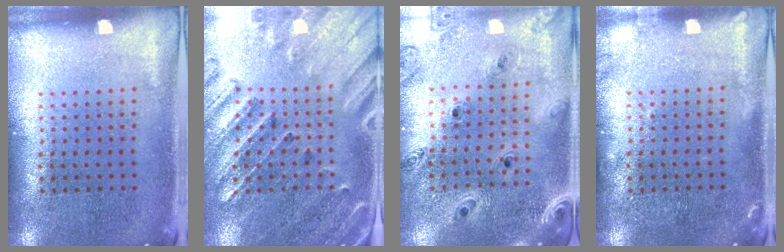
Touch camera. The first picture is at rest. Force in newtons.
{"total": 2.9, "press": 2.7, "slide": 1.1}
{"total": 1.3, "press": 1.3, "slide": 0.2}
{"total": 1.0, "press": 1.0, "slide": 0.3}